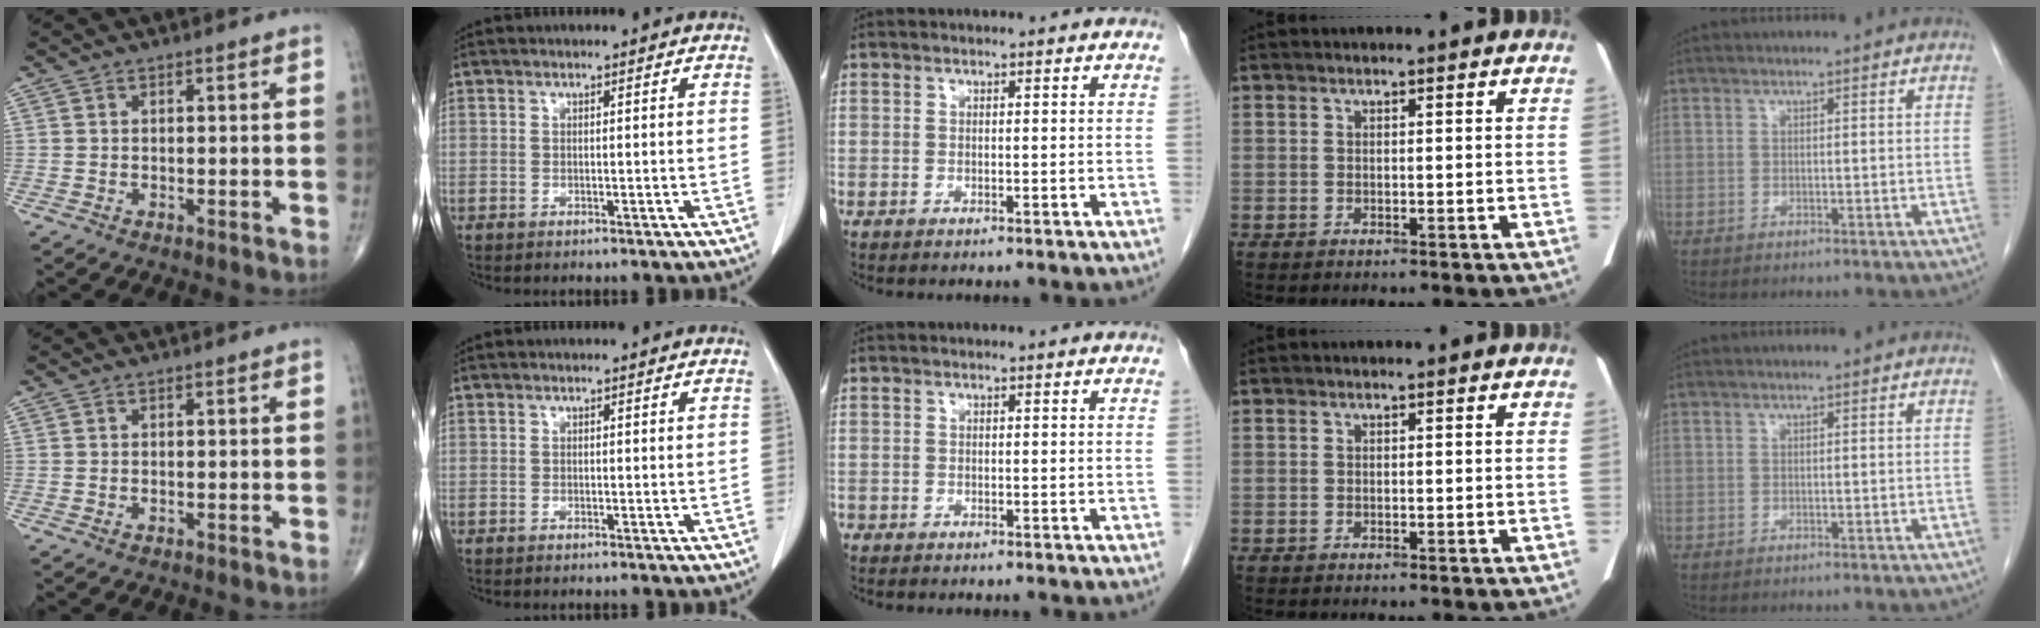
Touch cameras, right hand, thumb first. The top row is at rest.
{}